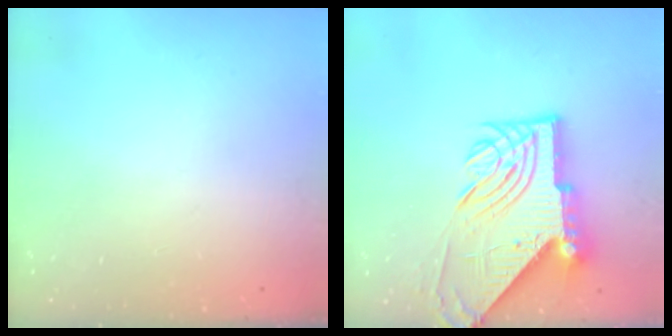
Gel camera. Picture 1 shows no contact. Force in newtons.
{"total": 14.6, "press": 14.5, "slide": 1.6}